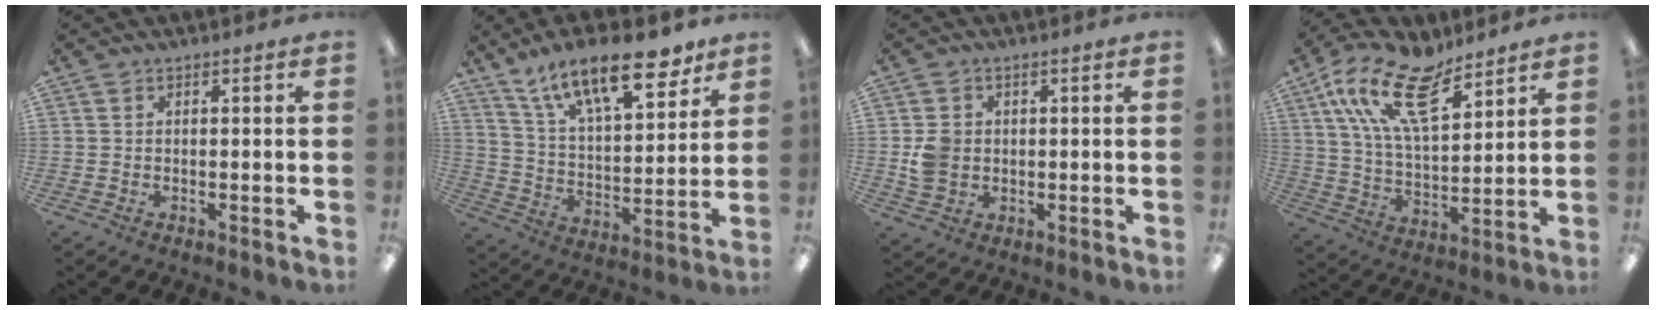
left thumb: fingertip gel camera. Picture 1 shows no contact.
{"total": 19.3, "force": [13.2, 7.7, 11.7], "torque": [-0.181, -0.070, 0.221]}
{"total": 5.1, "force": [0.1, 4.4, 2.5], "torque": [-0.040, 0.008, 0.005]}
{"total": 18.3, "force": [11.5, 7.8, 11.9], "torque": [-0.218, -0.048, 0.205]}